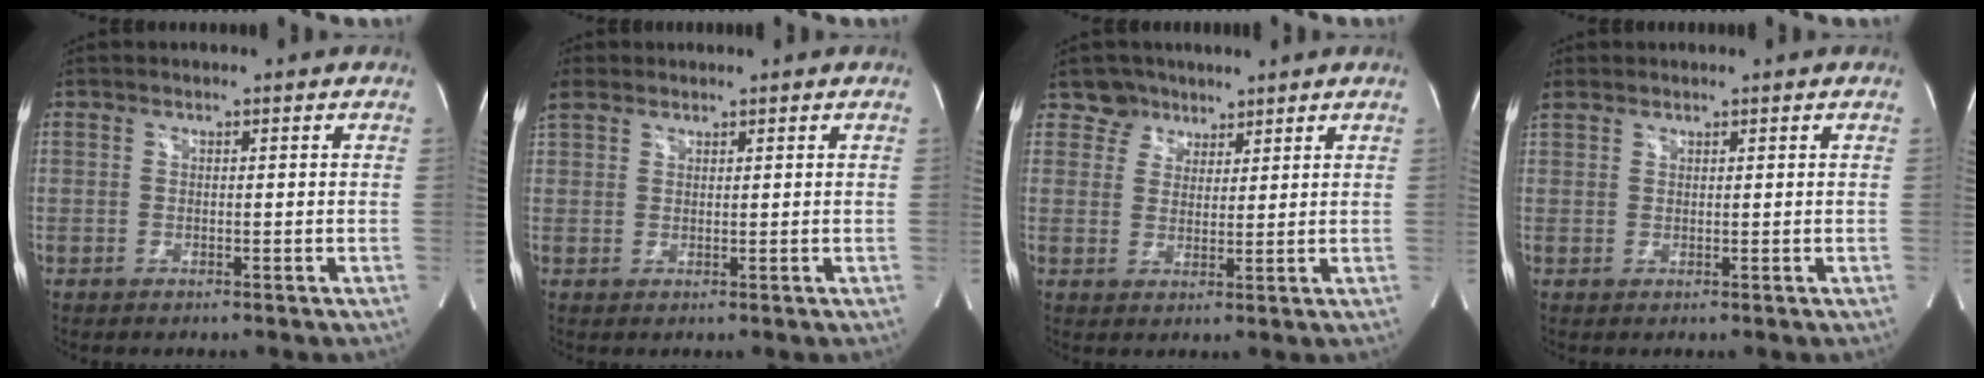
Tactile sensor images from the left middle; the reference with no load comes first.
{"total": 3.0, "force": [2.2, 1.8, 1.0], "torque": [-0.032, 0.019, 0.050]}
{"total": 4.0, "force": [2.8, 2.7, -0.5], "torque": [0.016, -0.001, 0.042]}
{"total": 1.8, "force": [1.4, 0.9, 0.4], "torque": [-0.017, 0.015, 0.032]}